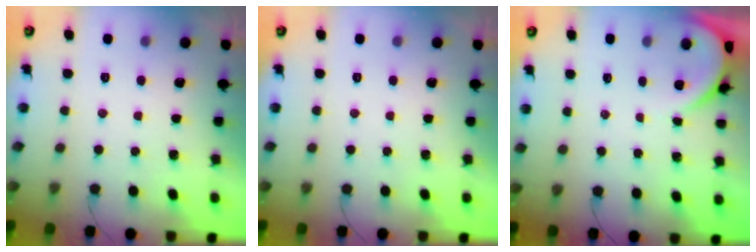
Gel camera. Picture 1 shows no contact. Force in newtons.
{"total": 0.0}
{"total": 2.1, "press": 2.1, "slide": 0.2}